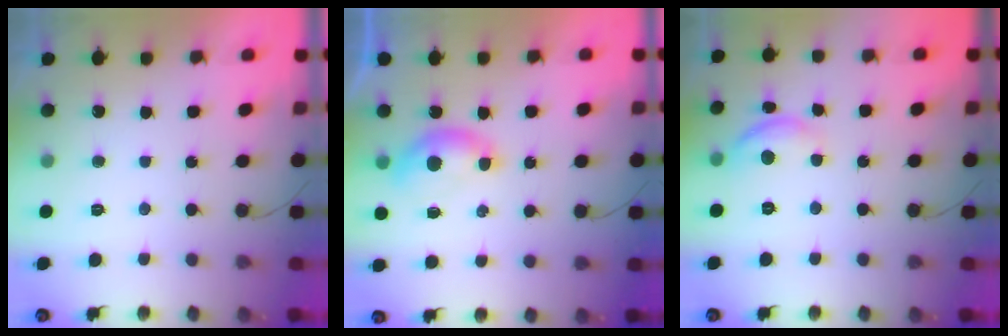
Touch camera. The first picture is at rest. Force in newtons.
{"total": 6.1, "press": 6.0, "slide": 0.7}
{"total": 8.8, "press": 8.8, "slide": 0.5}